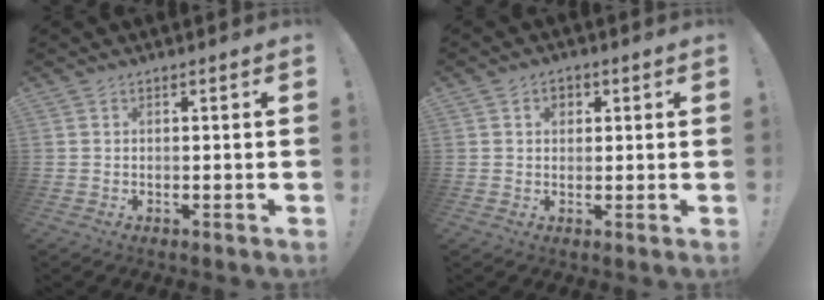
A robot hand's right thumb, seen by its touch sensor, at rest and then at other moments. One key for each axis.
{"total": 3.1, "fx": 1.0, "fy": 2.5, "fz": 1.5, "tx": -0.020, "ty": 0.001, "tz": 0.016}